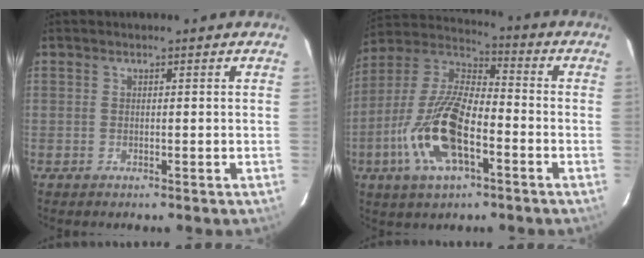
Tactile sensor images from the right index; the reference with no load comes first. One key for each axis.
{"total": 17.2, "fx": -6.5, "fy": 6.9, "fz": 14.4, "tx": -0.304, "ty": -0.008, "tz": -0.130}